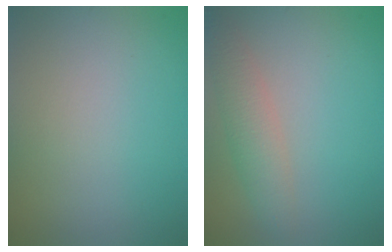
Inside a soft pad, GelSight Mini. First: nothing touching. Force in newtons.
{"total": 2.9, "press": 2.9, "slide": 0.2}